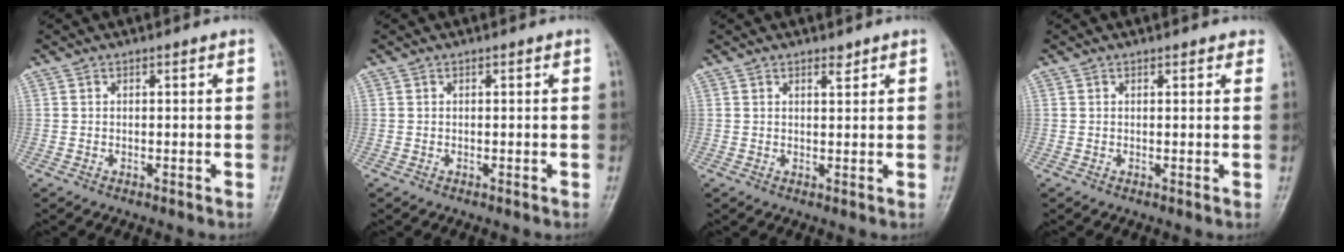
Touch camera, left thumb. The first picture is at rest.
{"total": 0.0}
{"total": 1.4, "force": [1.2, 0.5, 0.7], "torque": [-0.005, -0.009, 0.018]}
{"total": 1.8, "force": [1.5, 0.8, 0.7], "torque": [0.005, -0.002, 0.012]}